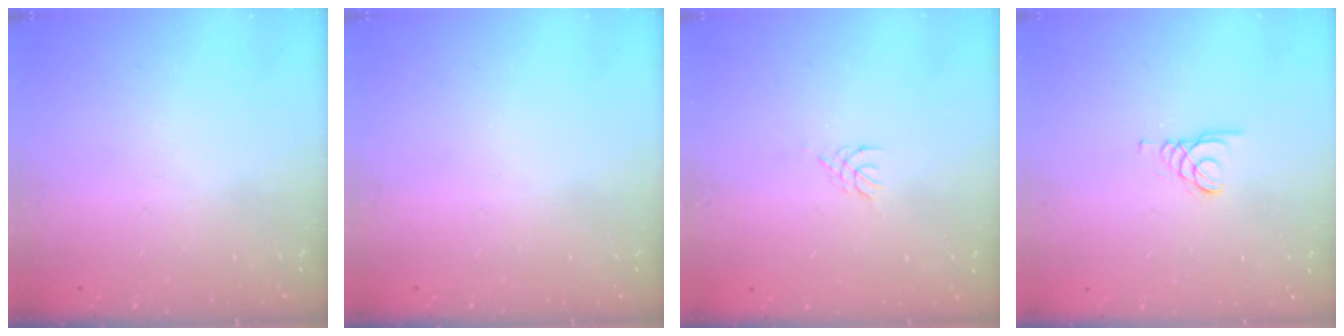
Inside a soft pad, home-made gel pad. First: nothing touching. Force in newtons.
{"total": 0.0}
{"total": 1.2, "press": 1.2, "slide": 0.3}
{"total": 1.6, "press": 1.6, "slide": 0.0}